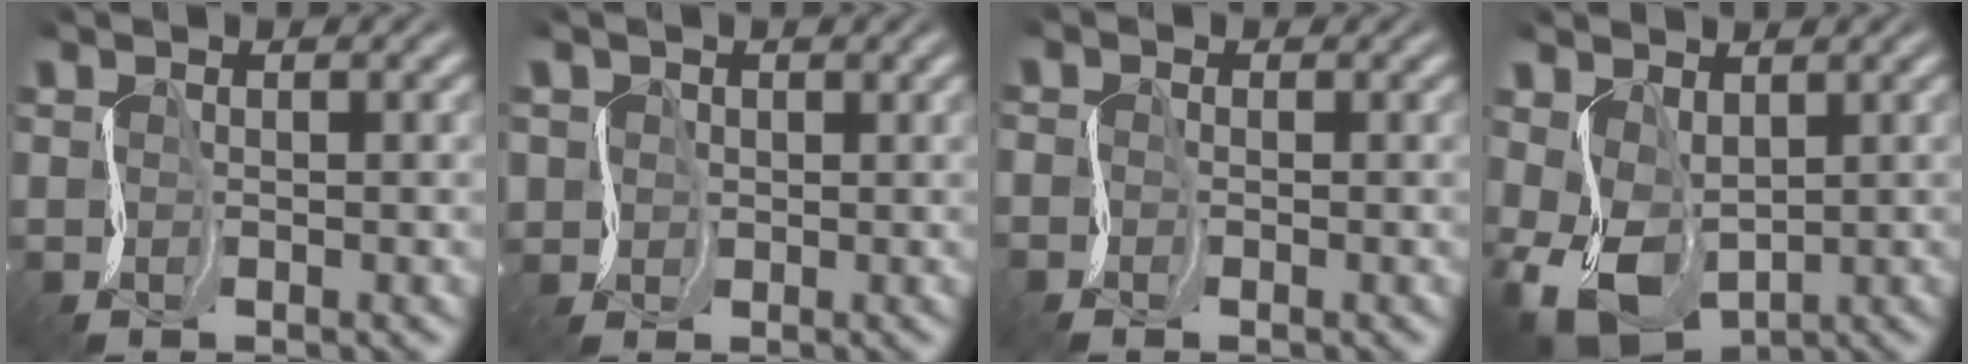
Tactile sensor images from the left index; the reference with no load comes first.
{"total": 1.5, "force": [-0.1, 1.3, -0.8], "torque": [-0.001, -0.001, 0.005]}
{"total": 1.8, "force": [-1.5, -0.1, -1.0], "torque": [0.010, -0.003, -0.022]}
{"total": 5.2, "force": [-0.8, 3.7, 3.6], "torque": [-0.110, -0.014, -0.003]}